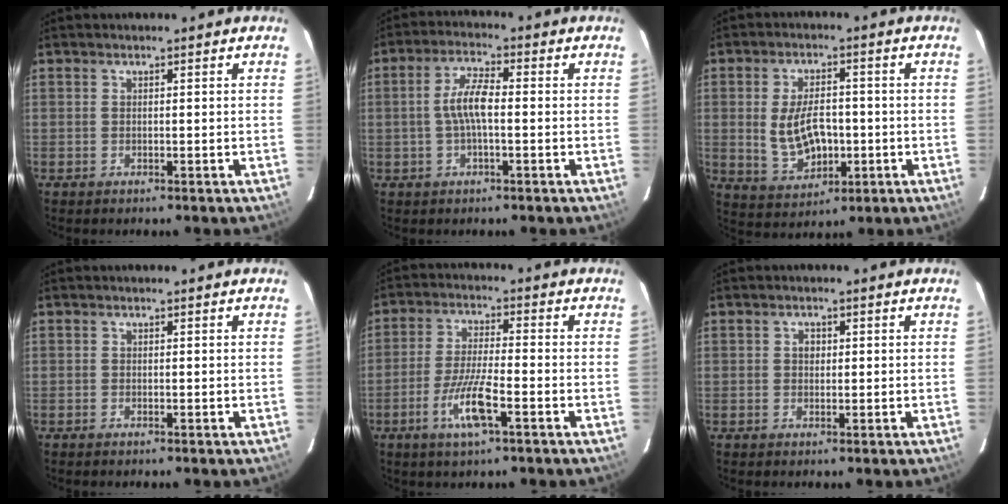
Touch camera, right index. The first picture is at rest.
{"total": 5.8, "force": [-0.5, 1.7, 5.5], "torque": [-0.110, 0.012, -0.010]}
{"total": 9.5, "force": [-1.1, 5.4, 7.7], "torque": [-0.156, -0.004, -0.002]}
{"total": 0.0}
{"total": 8.4, "force": [-4.0, 1.1, 7.3], "torque": [-0.149, -0.009, -0.077]}
{"total": 1.4, "force": [0.2, 1.2, 0.6], "torque": [-0.009, 0.006, 0.002]}